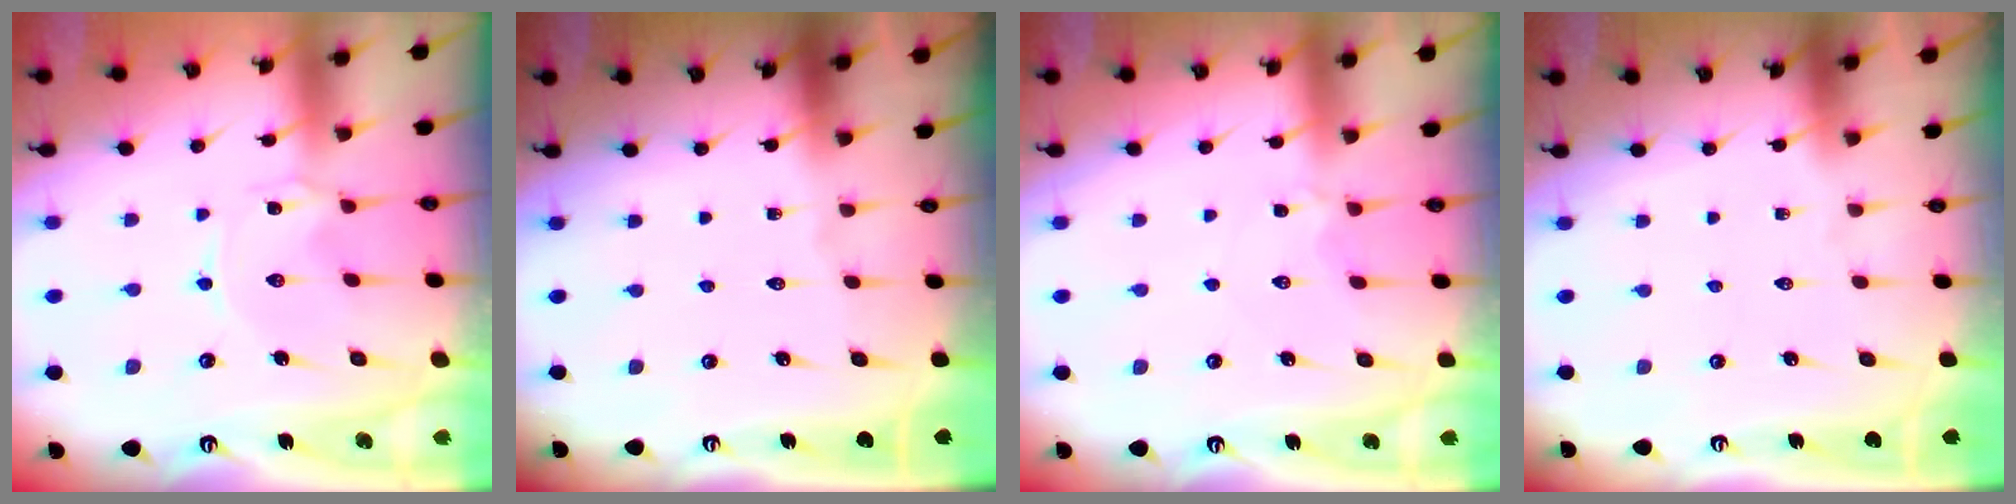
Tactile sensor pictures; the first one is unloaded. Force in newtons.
{"total": 0.0}
{"total": 2.8, "press": 2.7, "slide": 0.5}
{"total": 0.0}